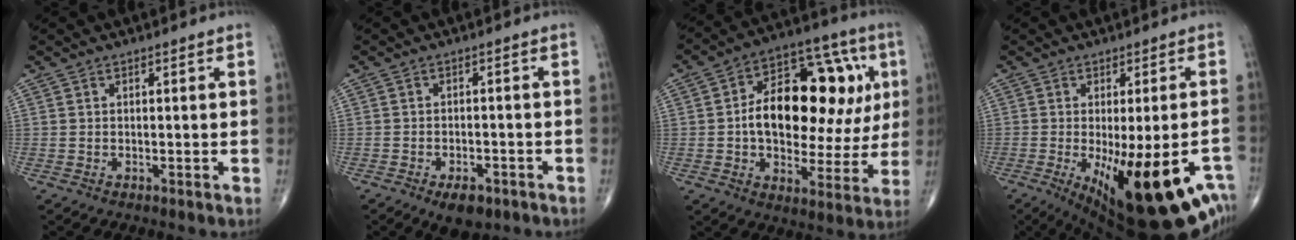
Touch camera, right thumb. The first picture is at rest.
{"total": 5.8, "force": [-3.5, 3.0, 3.6], "torque": [-0.043, 0.009, -0.048]}
{"total": 23.9, "force": [3.4, 13.5, 19.4], "torque": [-0.249, 0.028, 0.050]}
{"total": 24.0, "force": [-10.5, 8.0, 20.1], "torque": [-0.222, -0.012, -0.127]}